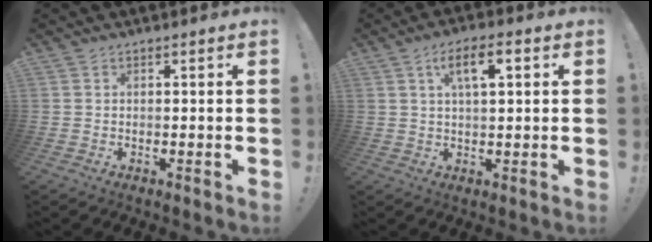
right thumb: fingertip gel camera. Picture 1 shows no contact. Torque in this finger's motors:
{"motor_torque": [-0.26, 0.33, 0.55, 0.63, 0.04]}